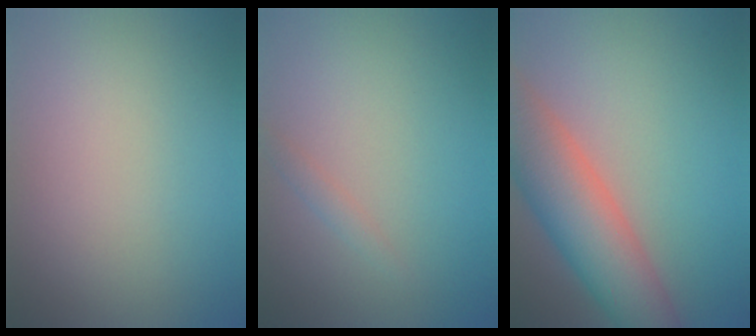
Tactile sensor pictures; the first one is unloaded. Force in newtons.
{"total": 0.9, "press": 0.9, "slide": 0.0}
{"total": 8.7, "press": 8.6, "slide": 0.5}